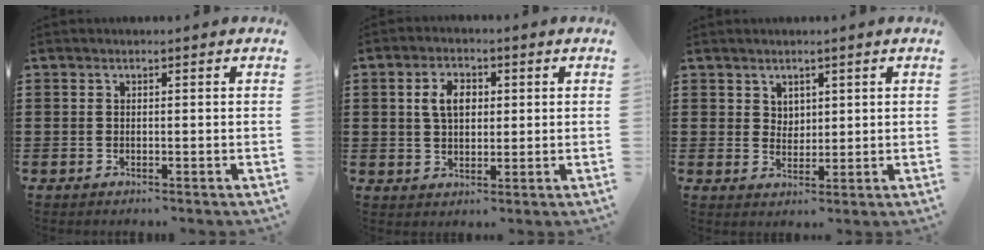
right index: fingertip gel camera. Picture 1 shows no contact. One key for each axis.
{"total": 4.7, "fx": 1.0, "fy": 3.1, "fz": 3.4, "tx": -0.077, "ty": 0.016, "tz": 0.015}
{"total": 2.8, "fx": 1.9, "fy": 2.0, "fz": 0.3, "tx": -0.014, "ty": 0.008, "tz": 0.036}